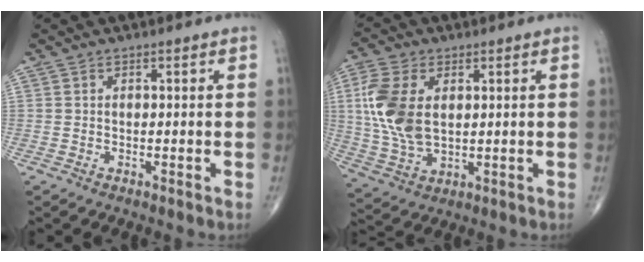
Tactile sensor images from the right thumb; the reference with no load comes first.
{"total": 12.3, "force": [2.5, 7.0, 9.9], "torque": [-0.225, -0.007, 0.056]}